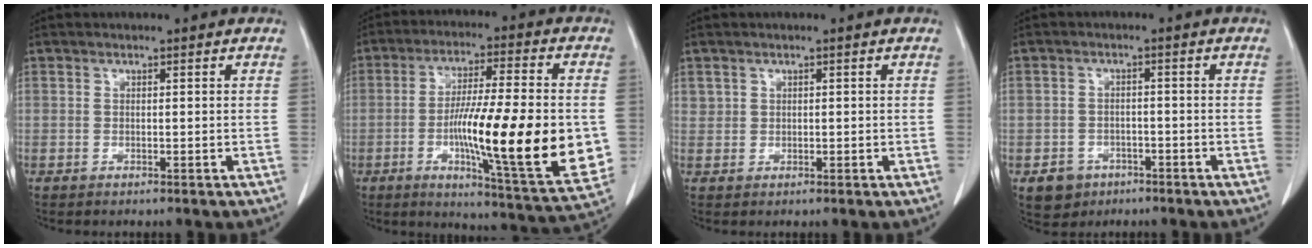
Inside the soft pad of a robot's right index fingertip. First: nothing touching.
{"total": 22.0, "force": [-3.1, 2.2, 21.7], "torque": [-0.296, -0.016, -0.044]}
{"total": 1.3, "force": [0.7, 1.1, 0.0], "torque": [0.009, 0.005, 0.011]}
{"total": 4.3, "force": [-2.2, 3.6, 0.7], "torque": [-0.006, 0.012, -0.026]}